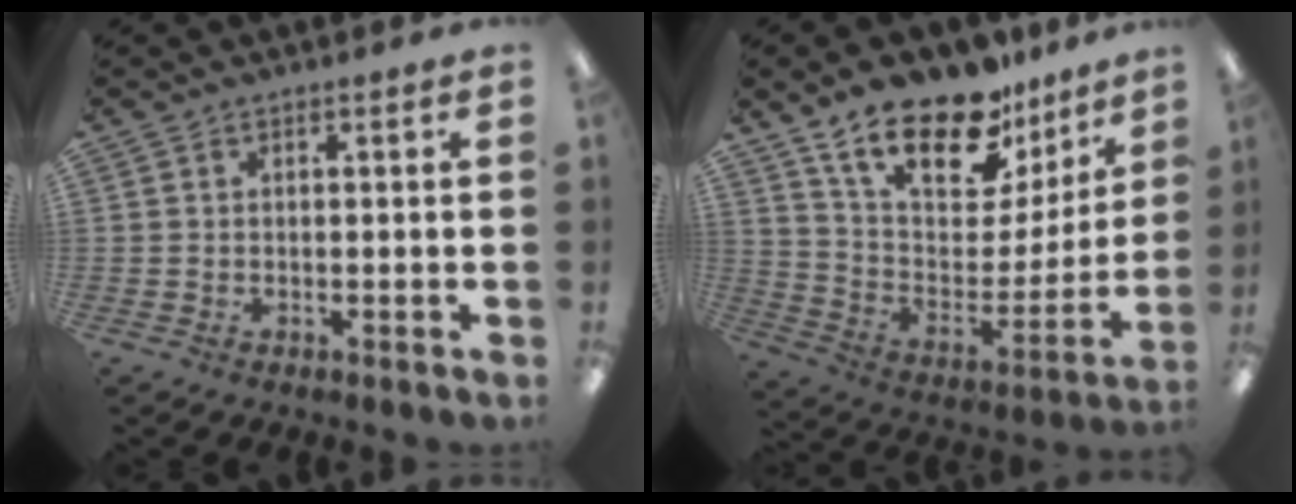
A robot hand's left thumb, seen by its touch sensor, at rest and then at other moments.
{"total": 20.8, "force": [15.7, 8.9, 10.2], "torque": [-0.174, -0.108, 0.279]}